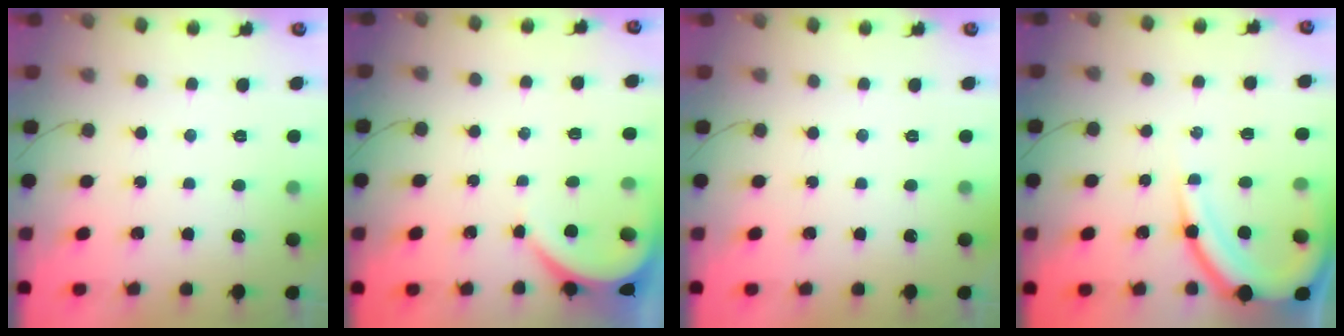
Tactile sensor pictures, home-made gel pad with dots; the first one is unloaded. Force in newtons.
{"total": 3.9, "press": 3.9, "slide": 0.6}
{"total": 0.0}
{"total": 13.1, "press": 13.1, "slide": 1.2}